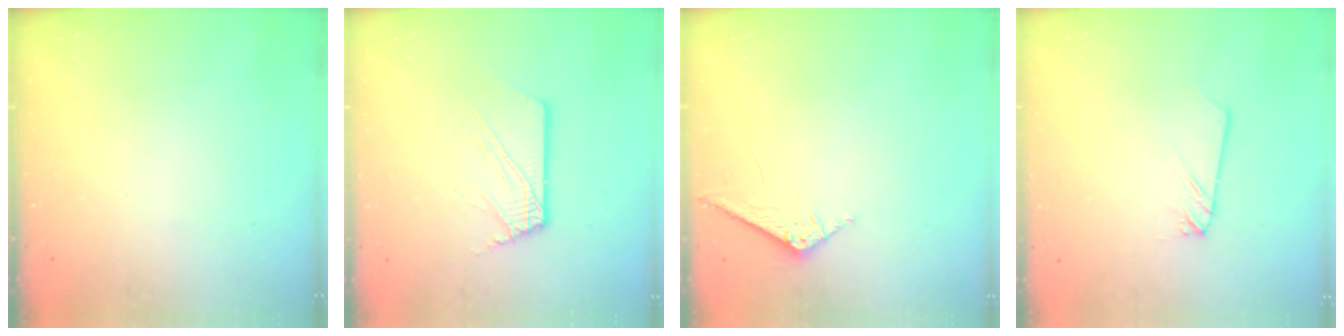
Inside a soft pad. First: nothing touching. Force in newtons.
{"total": 3.2, "press": 3.1, "slide": 0.4}
{"total": 5.3, "press": 5.3, "slide": 0.6}
{"total": 1.4, "press": 1.4, "slide": 0.1}